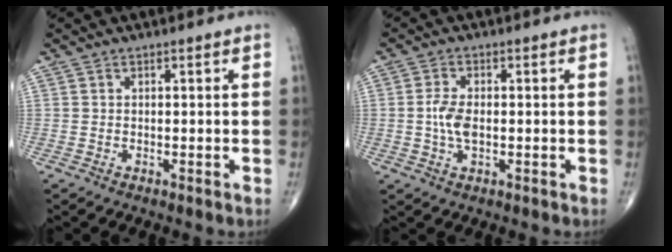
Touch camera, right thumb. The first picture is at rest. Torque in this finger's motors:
{"motor_torque": [0.38, 0.61, 0.19, -0.47, 0.02]}